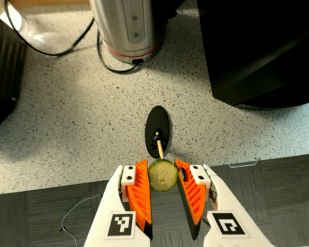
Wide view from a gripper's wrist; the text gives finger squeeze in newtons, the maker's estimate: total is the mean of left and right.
{"total": 7.7, "left": 7.4, "right": 8.0}